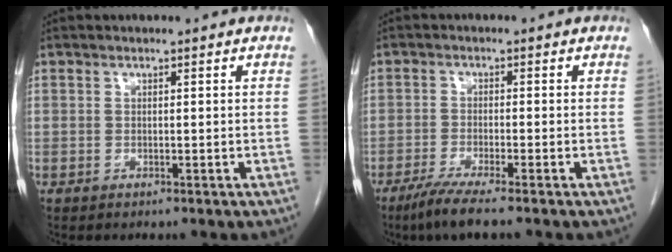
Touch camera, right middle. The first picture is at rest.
{"total": 5.2, "force": [-3.8, -0.4, 3.5], "torque": [-0.067, -0.015, -0.072]}